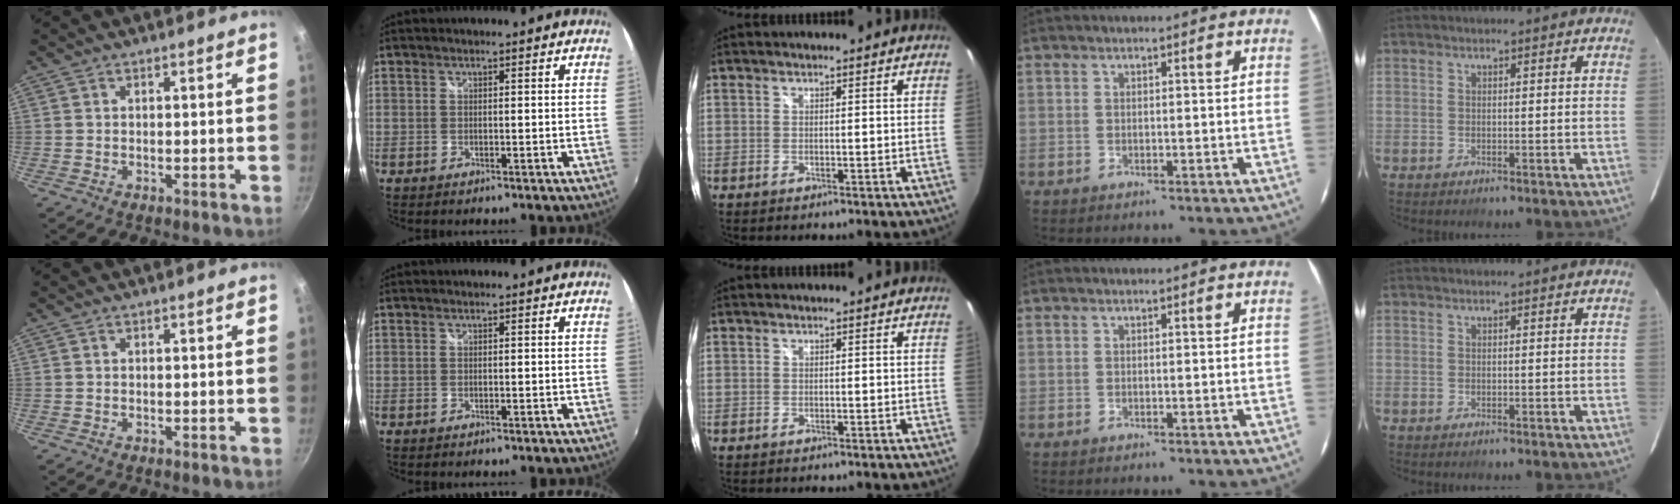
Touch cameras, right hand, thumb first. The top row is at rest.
{}